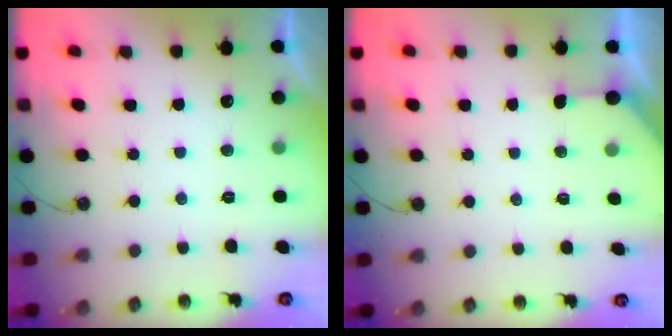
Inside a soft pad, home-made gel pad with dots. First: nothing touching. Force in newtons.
{"total": 2.7, "press": 2.7, "slide": 0.3}